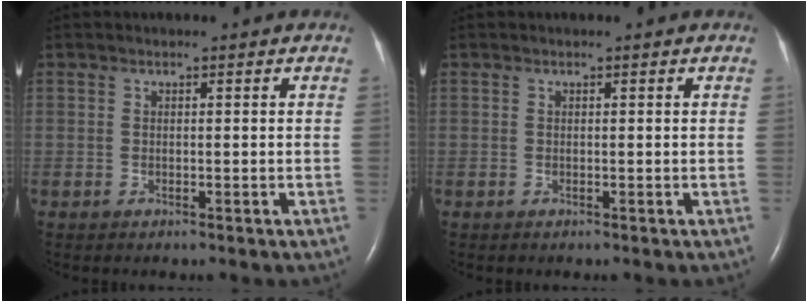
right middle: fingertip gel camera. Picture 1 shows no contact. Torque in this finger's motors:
{"motor_torque": [0.18, -0.10, -0.04, 0.00]}